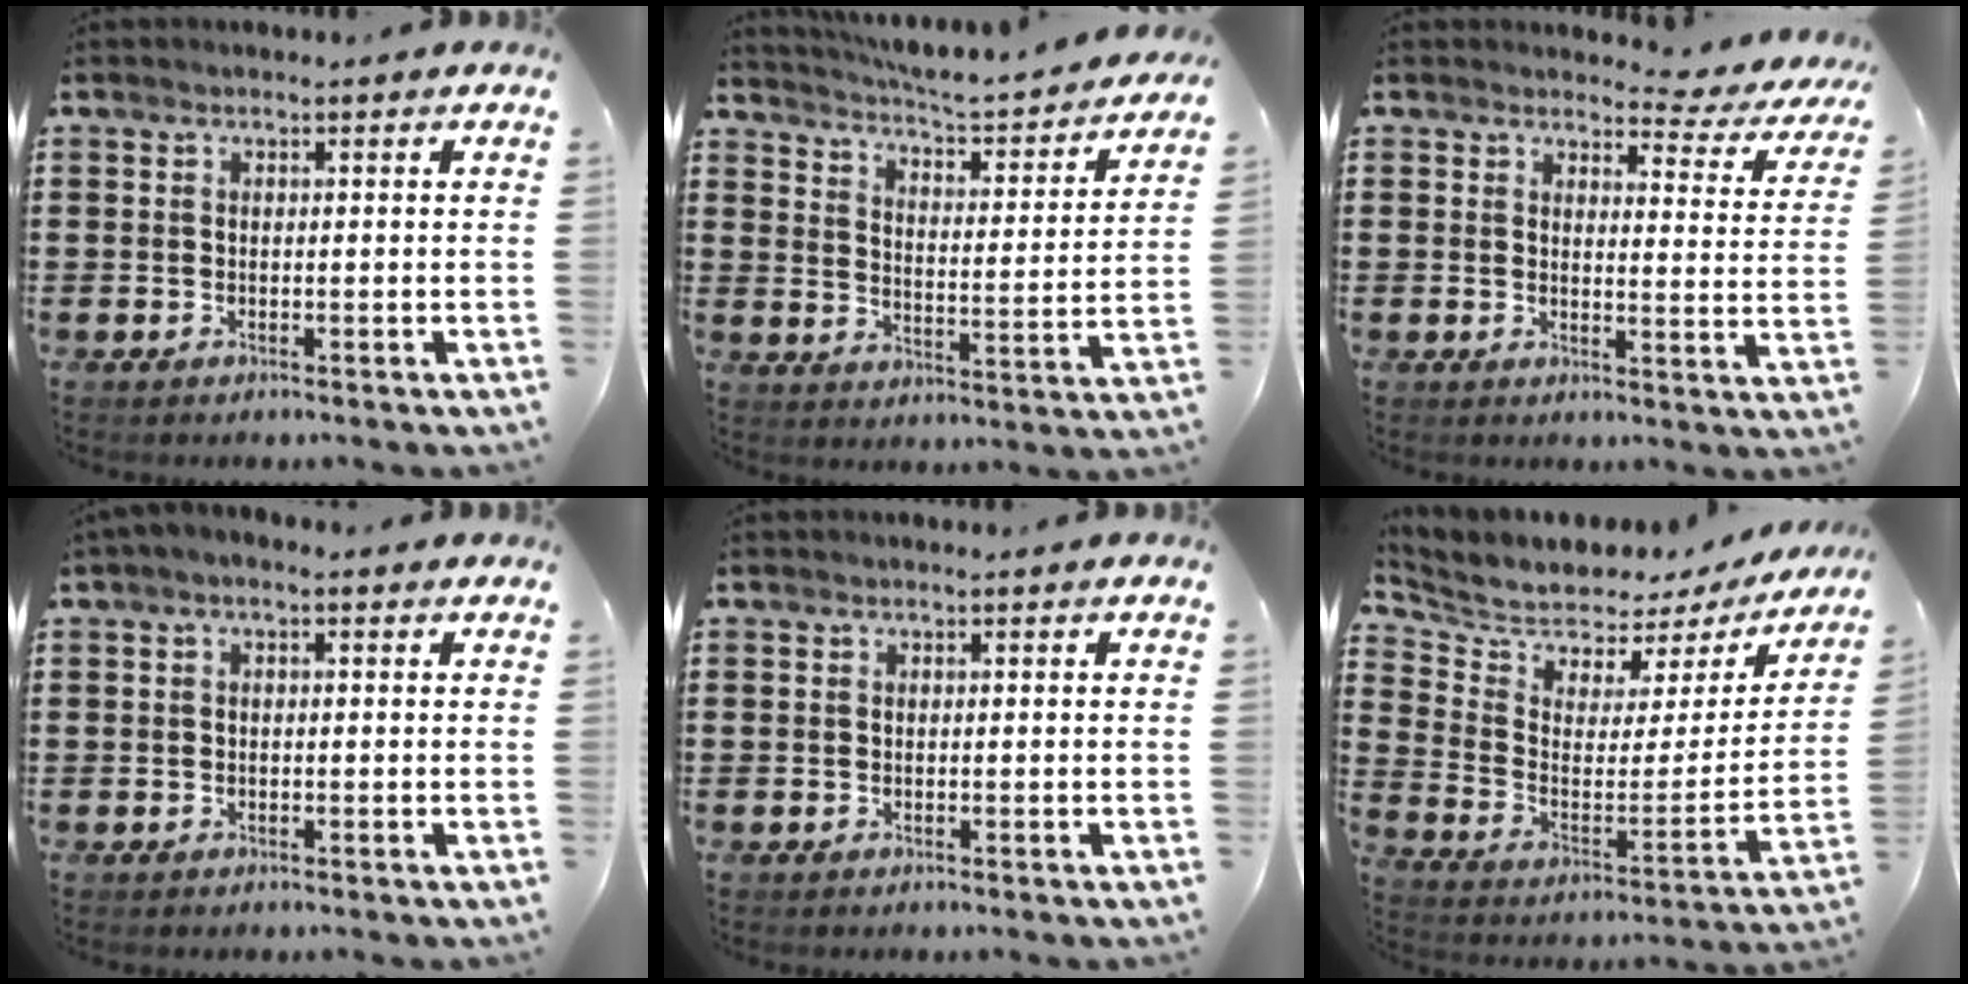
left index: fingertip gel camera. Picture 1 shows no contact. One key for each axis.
{"total": 4.3, "fx": 4.1, "fy": -0.5, "fz": 1.2, "tx": -0.048, "ty": -0.038, "tz": 0.061}
{"total": 3.7, "fx": 3.2, "fy": 1.2, "fz": 1.4, "tx": -0.028, "ty": -0.021, "tz": 0.051}
{"total": 1.0, "fx": -0.5, "fy": 0.4, "fz": 0.8, "tx": -0.014, "ty": 0.000, "tz": -0.009}
{"total": 0.0}
{"total": 4.6, "fx": 4.4, "fy": 1.5, "fz": -0.3, "tx": -0.034, "ty": -0.042, "tz": 0.068}